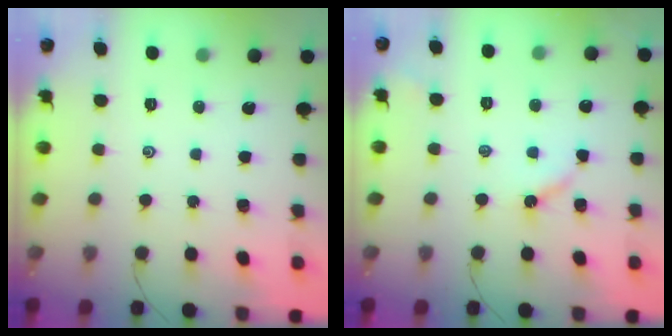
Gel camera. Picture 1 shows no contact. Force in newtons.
{"total": 4.5, "press": 4.5, "slide": 0.7}